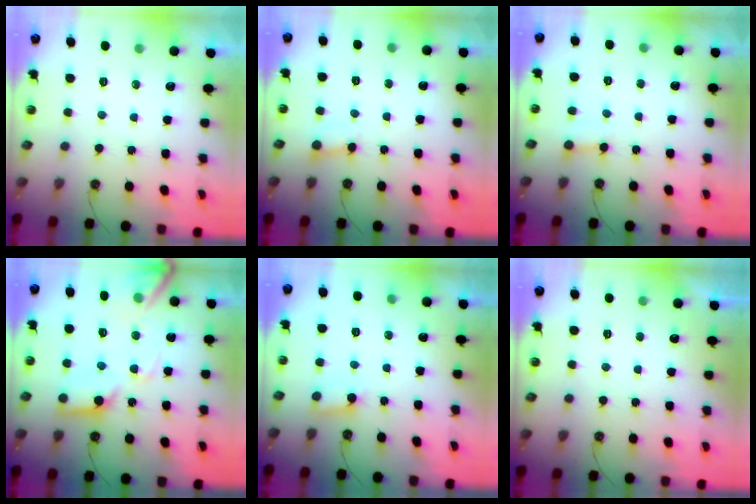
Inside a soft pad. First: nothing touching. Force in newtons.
{"total": 2.7, "press": 2.7, "slide": 0.3}
{"total": 2.5, "press": 2.5, "slide": 0.4}
{"total": 16.8, "press": 16.7, "slide": 2.1}
{"total": 4.8, "press": 4.7, "slide": 1.0}
{"total": 0.0}